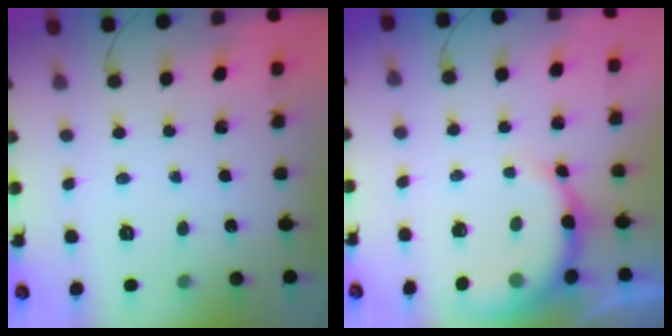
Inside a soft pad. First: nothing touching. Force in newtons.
{"total": 8.6, "press": 8.6, "slide": 0.4}